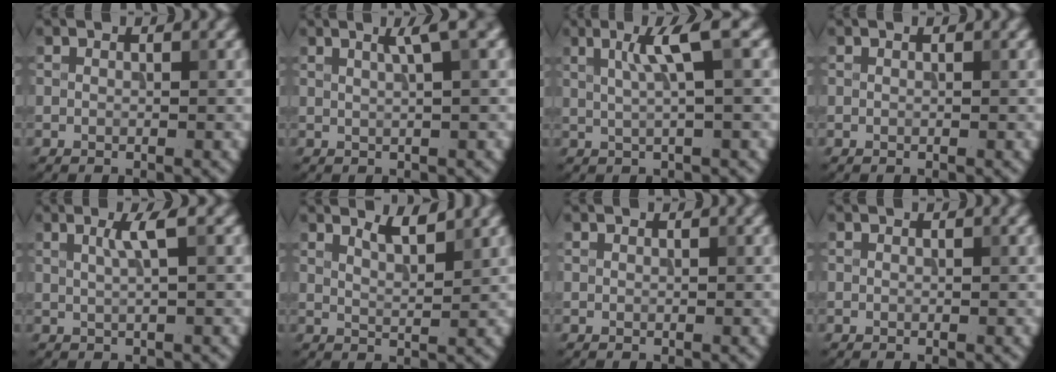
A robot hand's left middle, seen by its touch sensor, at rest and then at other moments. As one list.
[{"total": 2.4, "force": [1.2, 0.4, 2.1], "torque": [-0.026, 0.008, 0.017]}, {"total": 4.0, "force": [1.3, 0.5, 3.7], "torque": [-0.058, 0.006, 0.023]}, {"total": 0.0}, {"total": 2.3, "force": [0.8, 0.4, 2.1], "torque": [-0.036, 0.003, 0.011]}, {"total": 2.3, "force": [1.8, 0.4, 1.3], "torque": [-0.017, 0.001, 0.031]}, {"total": 0.0}, {"total": 0.0}]